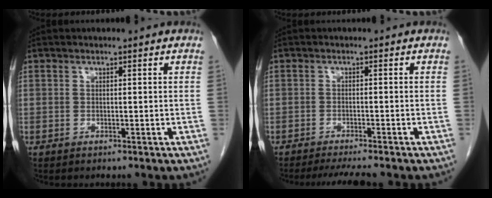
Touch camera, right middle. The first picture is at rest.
{"total": 5.1, "force": [-4.5, 0.0, 2.5], "torque": [-0.034, -0.014, -0.070]}